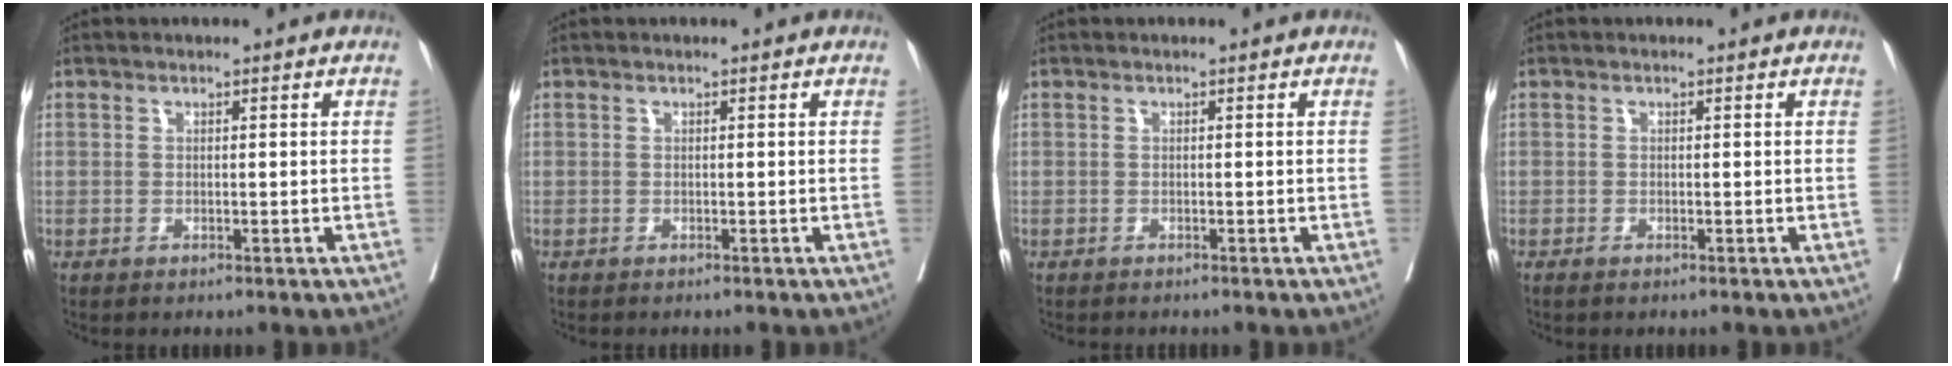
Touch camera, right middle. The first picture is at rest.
{"total": 0.7, "force": [-0.6, 0.1, 0.2], "torque": [-0.003, -0.002, -0.012]}
{"total": 1.2, "force": [-1.1, 0.2, 0.3], "torque": [-0.014, -0.005, -0.016]}
{"total": 0.8, "force": [-0.6, 0.1, 0.4], "torque": [-0.010, -0.003, -0.011]}